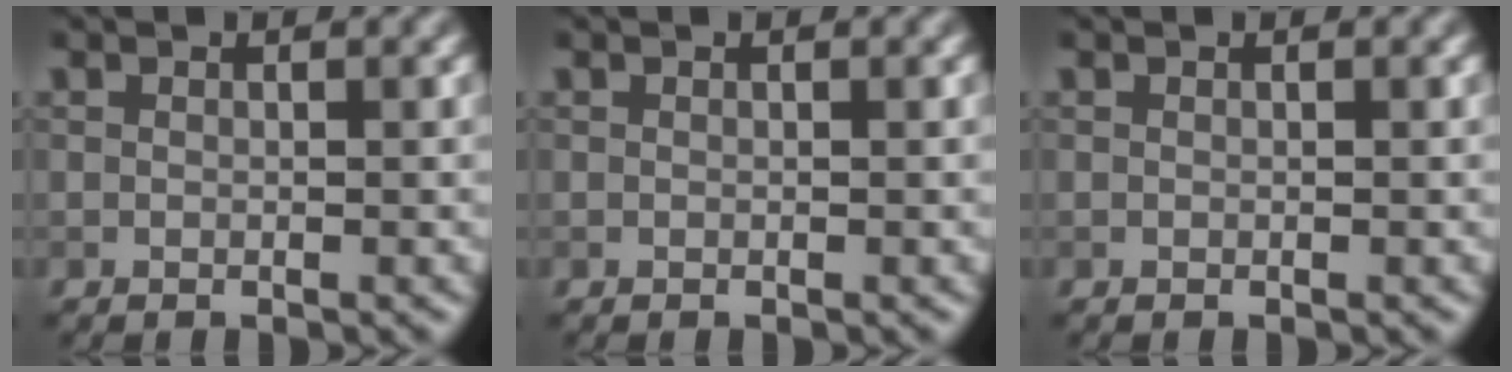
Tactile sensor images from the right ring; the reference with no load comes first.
{"total": 0.0}
{"total": 0.0}